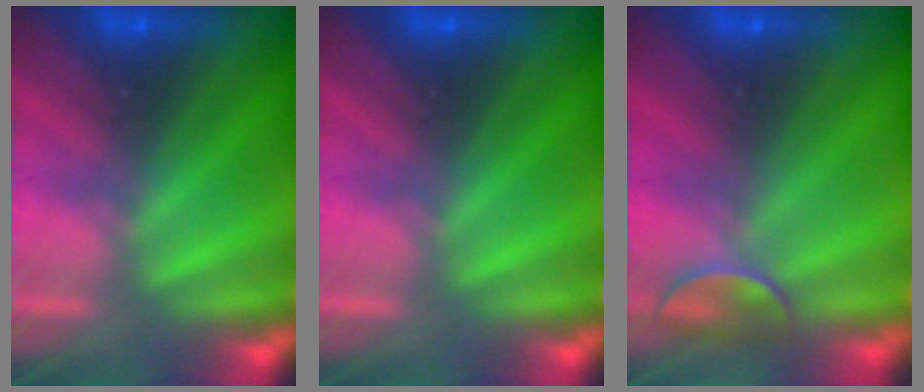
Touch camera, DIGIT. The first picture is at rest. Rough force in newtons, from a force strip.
{"total": 0.0}
{"total": 2.4}